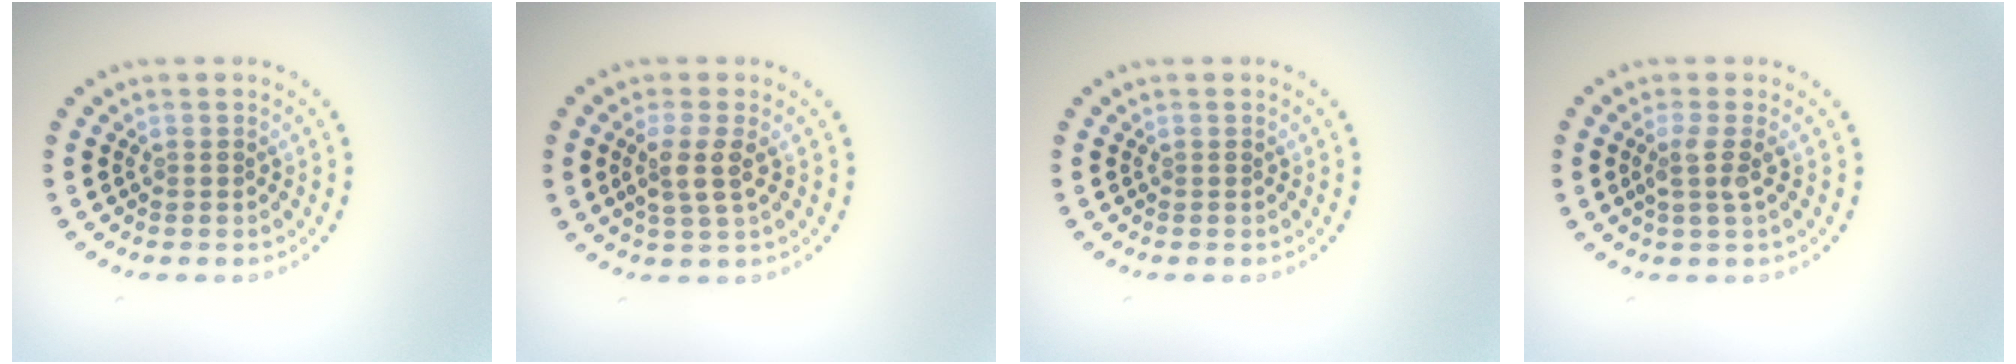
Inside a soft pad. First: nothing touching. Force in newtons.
{"total": 2.3, "press": 2.0, "slide": 1.2}
{"total": 0.0}
{"total": 1.8, "press": 1.3, "slide": 1.3}